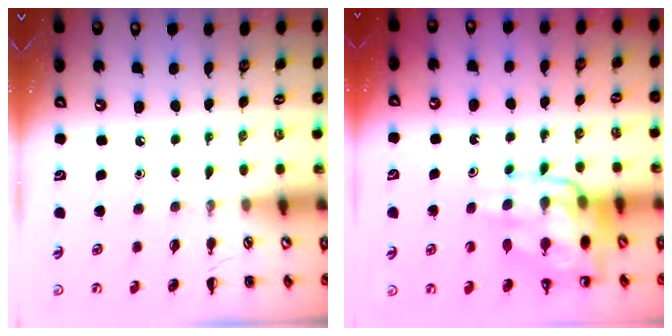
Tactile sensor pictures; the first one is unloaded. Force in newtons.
{"total": 13.6, "press": 13.3, "slide": 3.0}